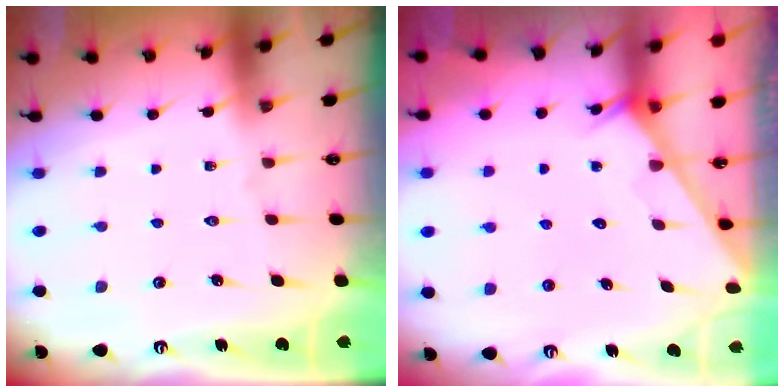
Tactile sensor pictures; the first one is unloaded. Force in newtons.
{"total": 2.4, "press": 2.4, "slide": 0.1}